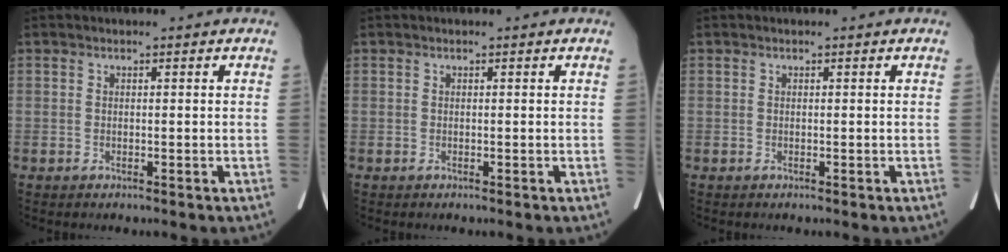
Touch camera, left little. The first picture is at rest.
{"total": 0.0}
{"total": 0.0}